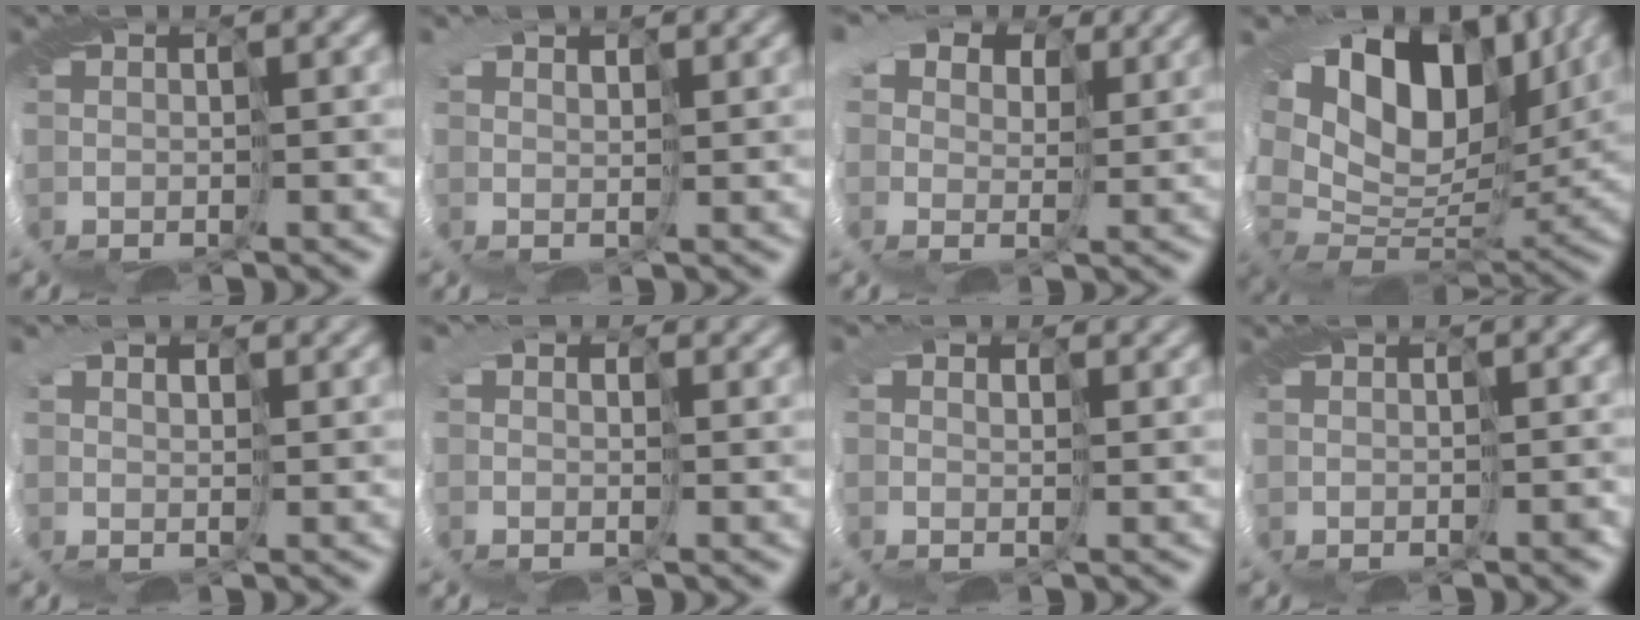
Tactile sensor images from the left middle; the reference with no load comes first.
{"total": 3.0, "force": [2.8, 1.0, 0.2], "torque": [-0.020, 0.011, 0.038]}
{"total": 11.0, "force": [6.3, 7.1, 5.5], "torque": [-0.136, 0.037, 0.091]}
{"total": 13.4, "force": [8.5, 7.3, 7.3], "torque": [-0.163, 0.041, 0.150]}
{"total": 3.8, "force": [3.0, 2.0, 1.0], "torque": [-0.044, 0.016, 0.040]}
{"total": 4.8, "force": [2.1, 3.6, 2.3], "torque": [-0.065, 0.013, 0.015]}
{"total": 3.9, "force": [2.3, 2.9, 1.2], "torque": [-0.048, 0.015, 0.024]}
{"total": 1.4, "force": [-0.9, 0.6, 0.9], "torque": [-0.008, 0.003, -0.009]}